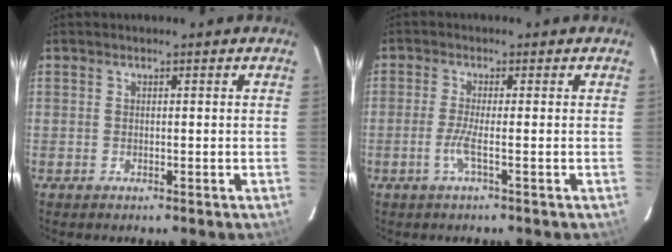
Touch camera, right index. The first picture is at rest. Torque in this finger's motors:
{"motor_torque": [-0.19, 0.01, -0.04, 0.00]}